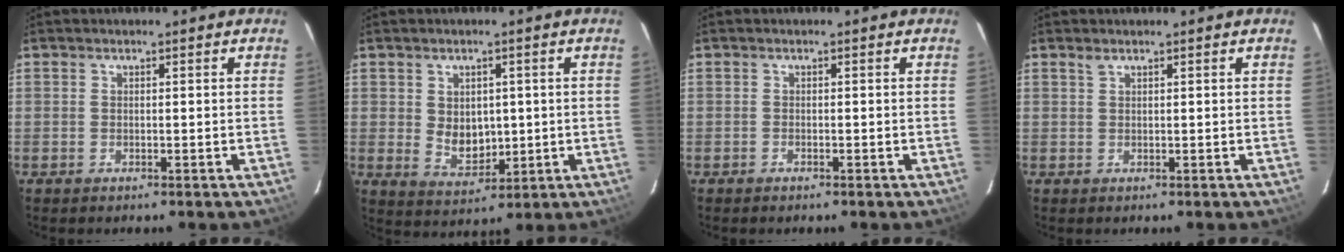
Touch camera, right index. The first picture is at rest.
{"total": 6.5, "force": [0.5, 5.0, 4.2], "torque": [-0.073, -0.004, 0.023]}
{"total": 0.6, "force": [-0.5, 0.2, 0.2], "torque": [-0.004, 0.000, -0.009]}
{"total": 0.8, "force": [0.7, 0.2, 0.4], "torque": [-0.006, 0.003, 0.014]}